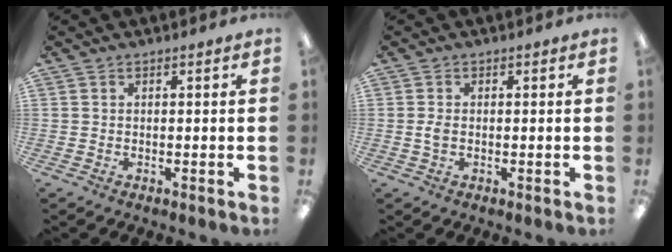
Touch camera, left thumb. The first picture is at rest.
{"total": 2.2, "force": [-0.1, 1.3, 1.8], "torque": [-0.040, 0.001, -0.006]}